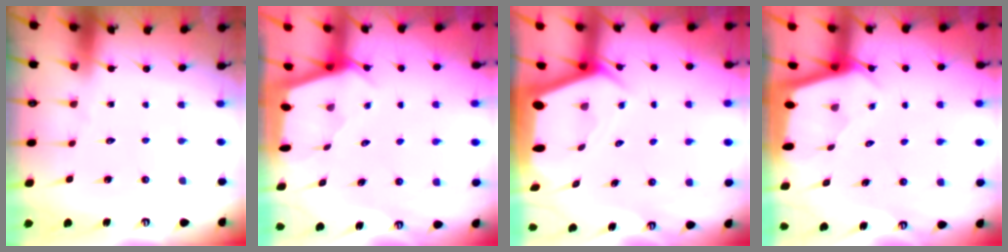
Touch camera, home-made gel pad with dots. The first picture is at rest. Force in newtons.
{"total": 2.2, "press": 2.2, "slide": 0.3}
{"total": 3.0, "press": 2.9, "slide": 0.4}
{"total": 2.2, "press": 2.2, "slide": 0.1}